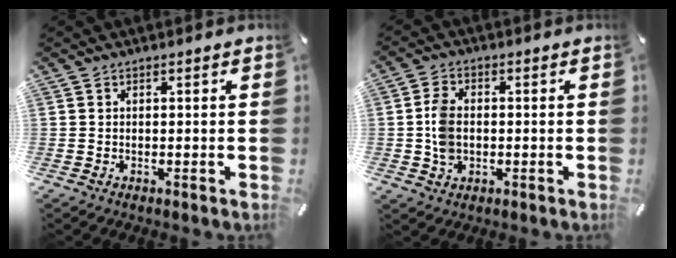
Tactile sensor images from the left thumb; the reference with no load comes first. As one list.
[{"total": 6.1, "force": [-0.3, 4.5, 4.1], "torque": [-0.088, 0.007, -0.005]}]